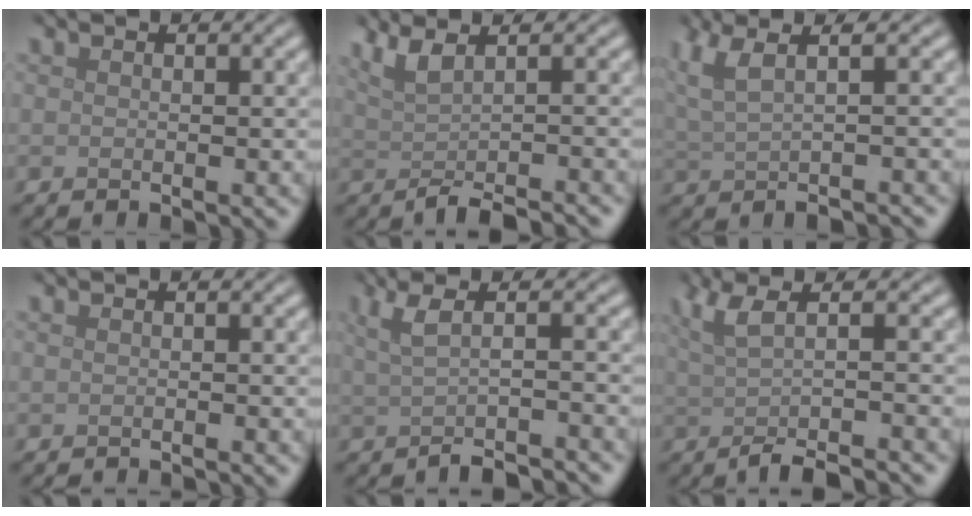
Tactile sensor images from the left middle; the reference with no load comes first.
{"total": 3.8, "force": [-0.3, 1.2, 3.6], "torque": [-0.050, 0.000, -0.005]}
{"total": 4.9, "force": [1.4, 1.8, 4.4], "torque": [-0.071, 0.010, 0.029]}
{"total": 1.1, "force": [-1.0, 0.2, 0.4], "torque": [0.002, -0.007, -0.018]}
{"total": 3.9, "force": [-0.7, 1.3, 3.6], "torque": [-0.054, -0.004, -0.014]}
{"total": 5.5, "force": [-0.5, 1.7, 5.2], "torque": [-0.071, 0.000, -0.015]}